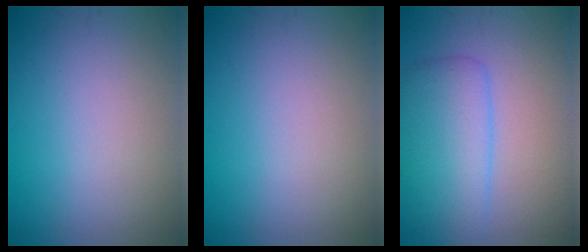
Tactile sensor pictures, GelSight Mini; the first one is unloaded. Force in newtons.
{"total": 0.0}
{"total": 4.8, "press": 4.8, "slide": 0.2}